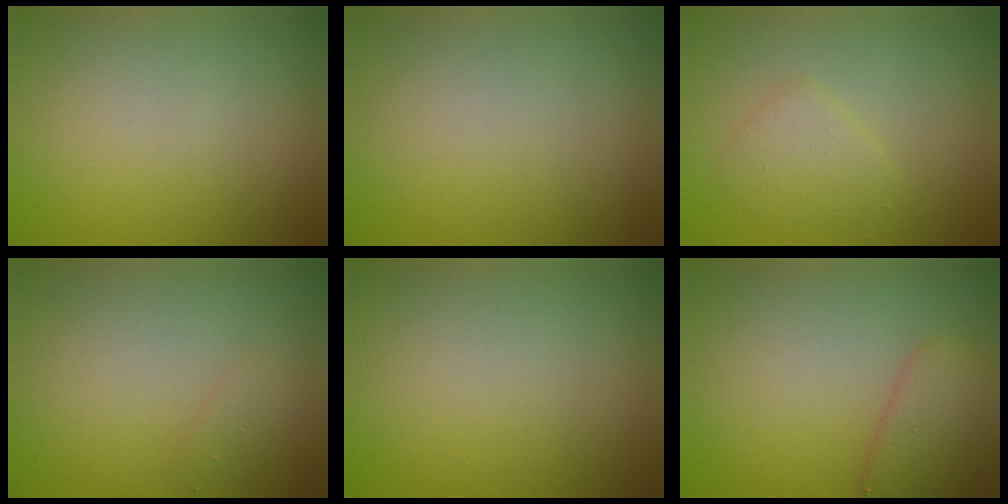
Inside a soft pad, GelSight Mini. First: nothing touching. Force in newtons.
{"total": 0.0}
{"total": 2.0, "press": 2.0, "slide": 0.1}
{"total": 0.8, "press": 0.8, "slide": 0.0}
{"total": 0.0}
{"total": 3.0, "press": 3.0, "slide": 0.3}